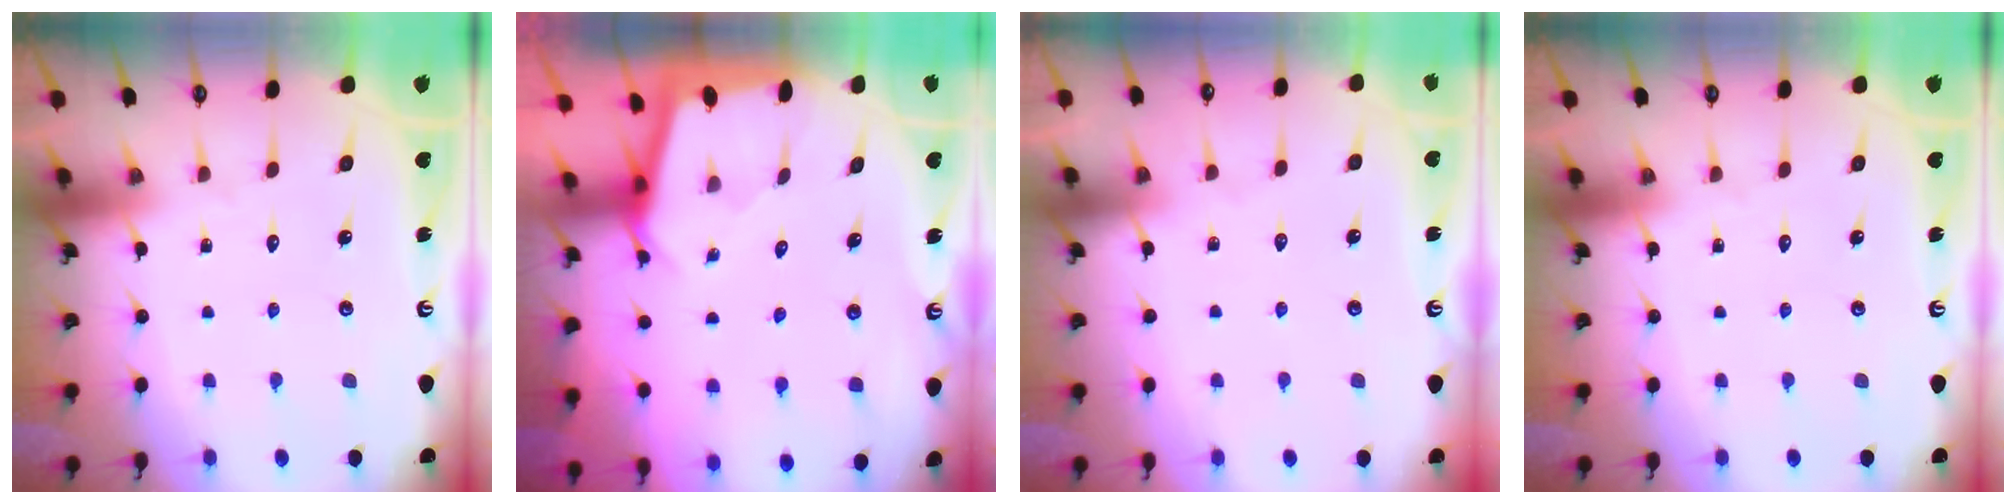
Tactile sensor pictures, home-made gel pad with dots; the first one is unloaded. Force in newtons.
{"total": 2.3, "press": 2.3, "slide": 0.3}
{"total": 2.4, "press": 2.3, "slide": 0.4}
{"total": 0.0}